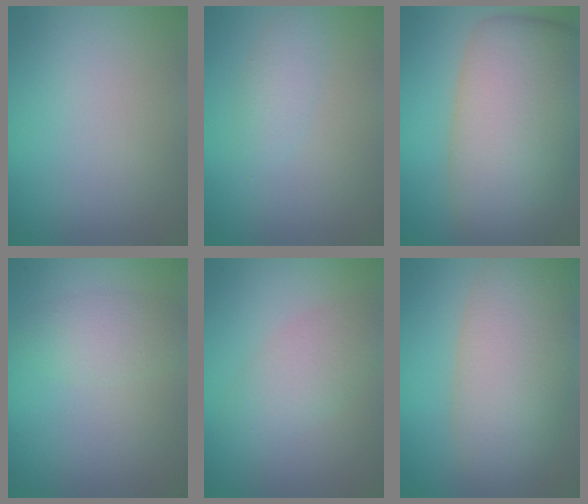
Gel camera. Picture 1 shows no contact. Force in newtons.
{"total": 1.7, "press": 1.7, "slide": 0.0}
{"total": 12.7, "press": 12.7, "slide": 0.6}
{"total": 2.4, "press": 2.4, "slide": 0.0}
{"total": 3.0, "press": 3.0, "slide": 0.1}
{"total": 9.2, "press": 9.1, "slide": 0.7}